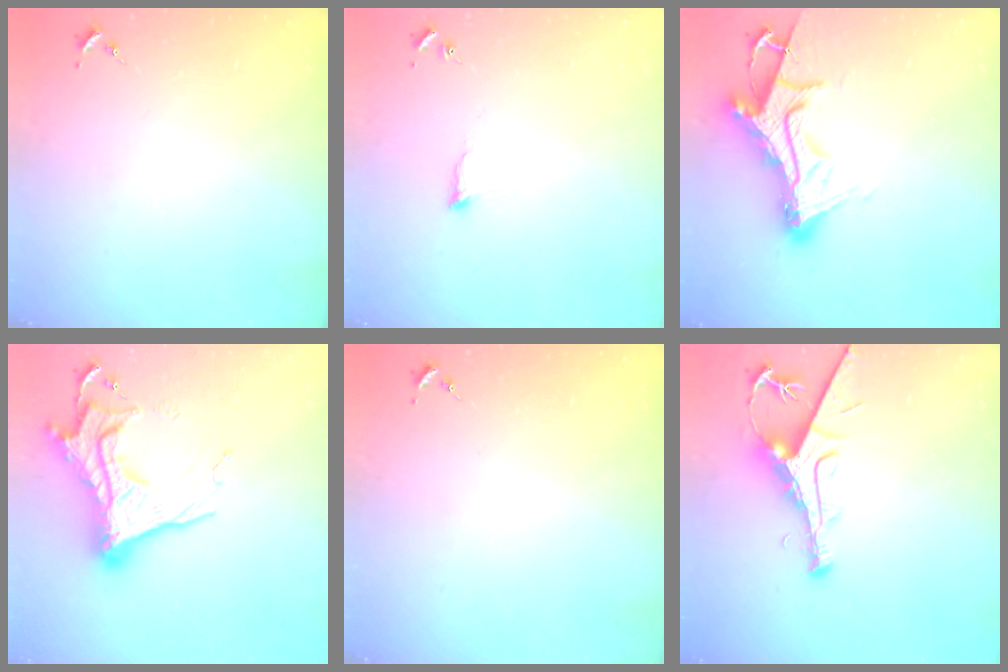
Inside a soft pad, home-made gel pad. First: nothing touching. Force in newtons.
{"total": 5.6, "press": 5.6, "slide": 0.5}
{"total": 16.6, "press": 16.5, "slide": 1.5}
{"total": 20.8, "press": 20.7, "slide": 1.7}
{"total": 0.0}
{"total": 10.5, "press": 10.4, "slide": 1.3}